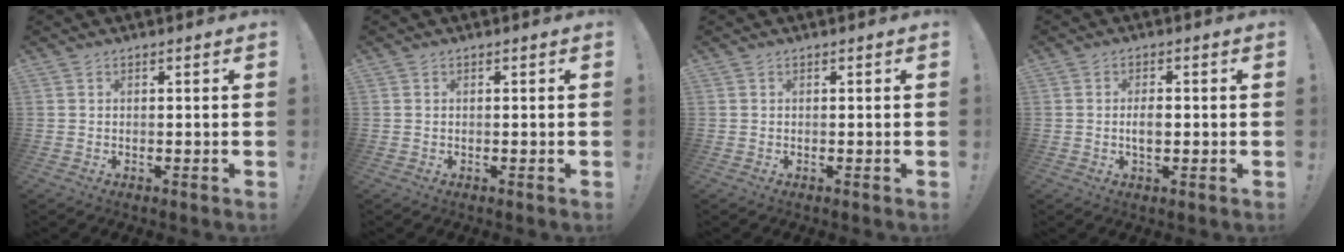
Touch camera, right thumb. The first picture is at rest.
{"total": 0.0}
{"total": 0.0}
{"total": 3.4, "force": [-0.4, 1.7, 3.0], "torque": [-0.047, -0.003, -0.012]}